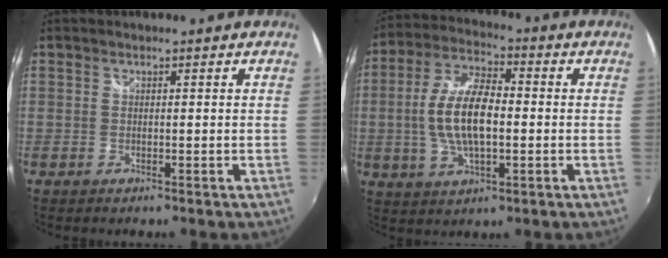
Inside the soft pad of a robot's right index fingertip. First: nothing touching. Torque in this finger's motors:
{"motor_torque": [1.48, -0.25, 0.75, 0.21]}